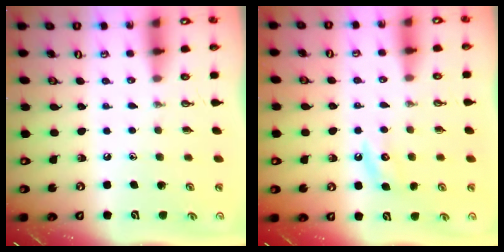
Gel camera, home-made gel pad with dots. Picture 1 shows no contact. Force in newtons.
{"total": 4.3, "press": 4.2, "slide": 0.5}